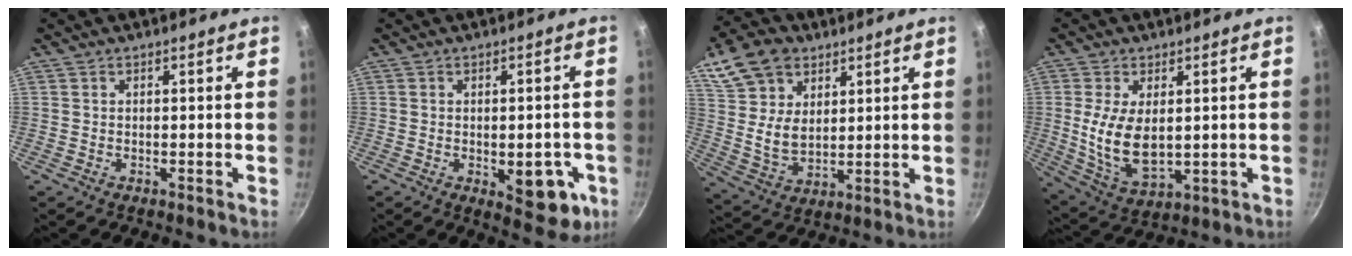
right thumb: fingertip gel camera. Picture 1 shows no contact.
{"total": 10.6, "force": [-2.9, 5.0, 8.9], "torque": [-0.078, 0.002, -0.029]}
{"total": 14.1, "force": [6.8, 9.6, 7.7], "torque": [-0.130, -0.021, 0.132]}
{"total": 11.8, "force": [0.9, 6.5, 9.8], "torque": [-0.183, -0.019, 0.034]}